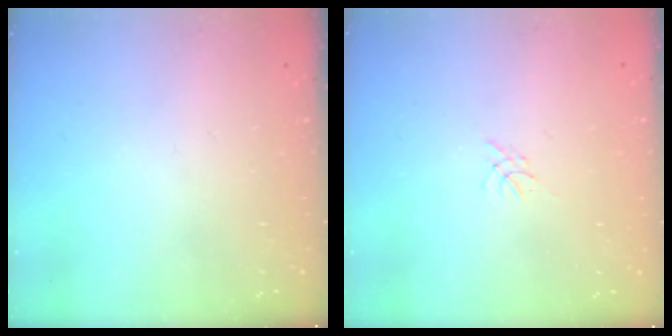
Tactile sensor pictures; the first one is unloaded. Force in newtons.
{"total": 0.0}